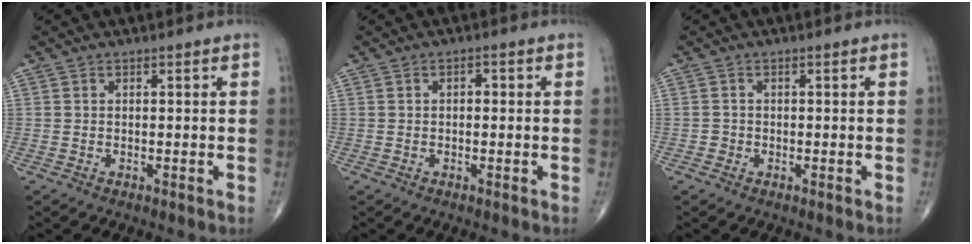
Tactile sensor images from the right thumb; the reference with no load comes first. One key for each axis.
{"total": 1.2, "fx": 0.1, "fy": 0.7, "fz": 1.0, "tx": -0.009, "ty": 0.003, "tz": -0.002}
{"total": 0.9, "fx": -0.3, "fy": 0.8, "fz": 0.0, "tx": 0.005, "ty": 0.005, "tz": -0.008}